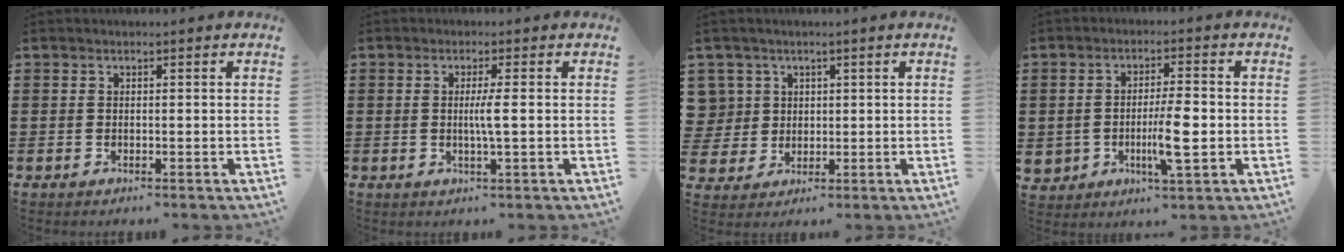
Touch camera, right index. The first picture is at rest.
{"total": 3.1, "force": [0.0, -0.2, 3.1], "torque": [-0.057, -0.008, -0.003]}
{"total": 4.7, "force": [1.5, 4.4, 0.2], "torque": [-0.029, 0.013, 0.031]}
{"total": 7.0, "force": [-1.3, 2.2, 6.5], "torque": [-0.132, -0.006, -0.026]}